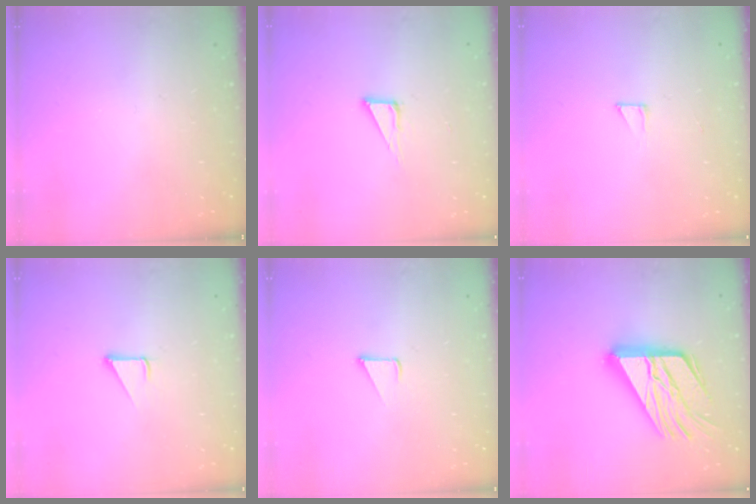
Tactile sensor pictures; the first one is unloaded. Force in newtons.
{"total": 6.4, "press": 6.4, "slide": 0.4}
{"total": 2.6, "press": 2.6, "slide": 0.1}
{"total": 1.9, "press": 1.9, "slide": 0.1}
{"total": 2.4, "press": 2.4, "slide": 0.2}
{"total": 21.7, "press": 21.6, "slide": 2.2}